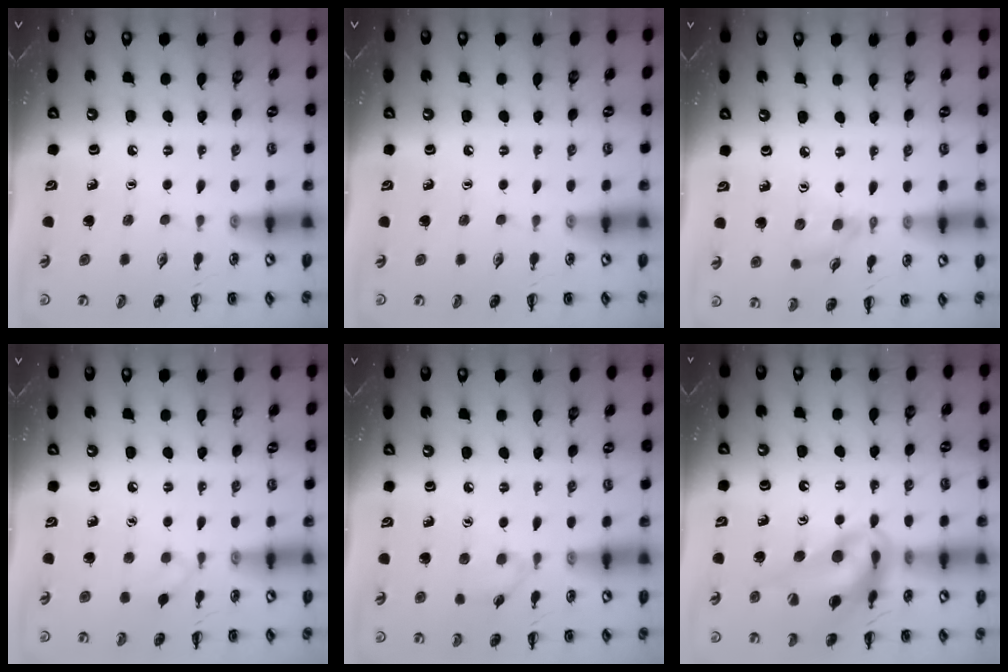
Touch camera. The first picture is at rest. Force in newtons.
{"total": 0.0}
{"total": 3.5, "press": 3.2, "slide": 1.4}
{"total": 2.9, "press": 2.6, "slide": 1.1}
{"total": 5.4, "press": 5.0, "slide": 2.0}
{"total": 15.7, "press": 15.2, "slide": 4.2}